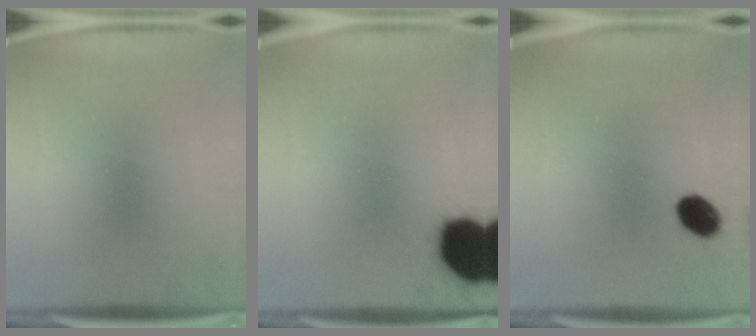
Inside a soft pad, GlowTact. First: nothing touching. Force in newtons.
{"total": 18.7}
{"total": 5.8}